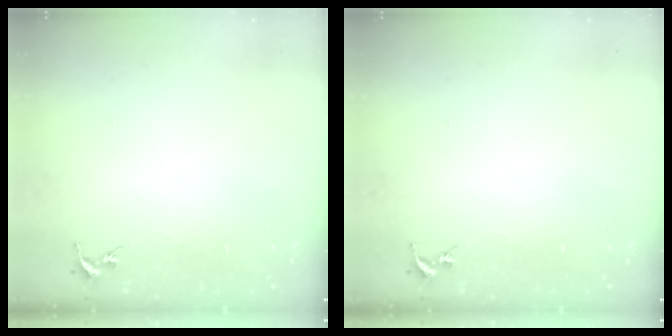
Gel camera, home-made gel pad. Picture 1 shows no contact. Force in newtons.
{"total": 0.0}